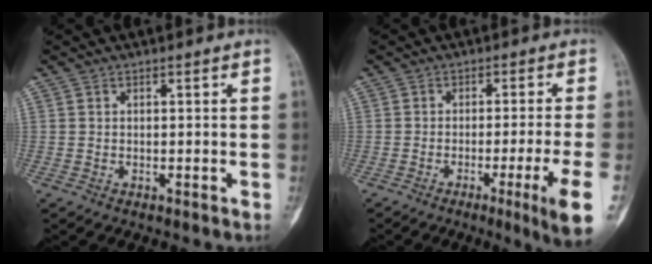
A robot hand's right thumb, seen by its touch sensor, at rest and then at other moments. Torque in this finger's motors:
{"motor_torque": [-0.07, 0.17, -0.10, 0.11, 0.15]}